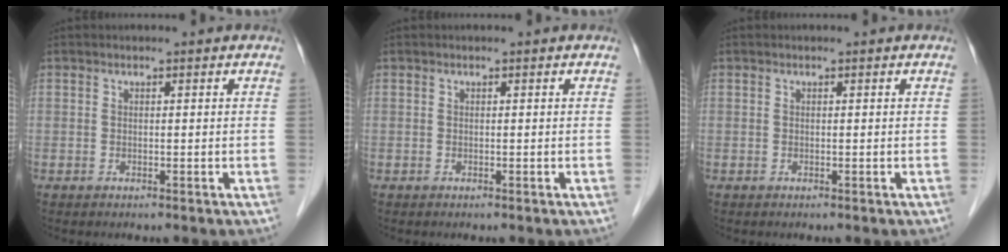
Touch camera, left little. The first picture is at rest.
{"total": 0.0}
{"total": 0.0}